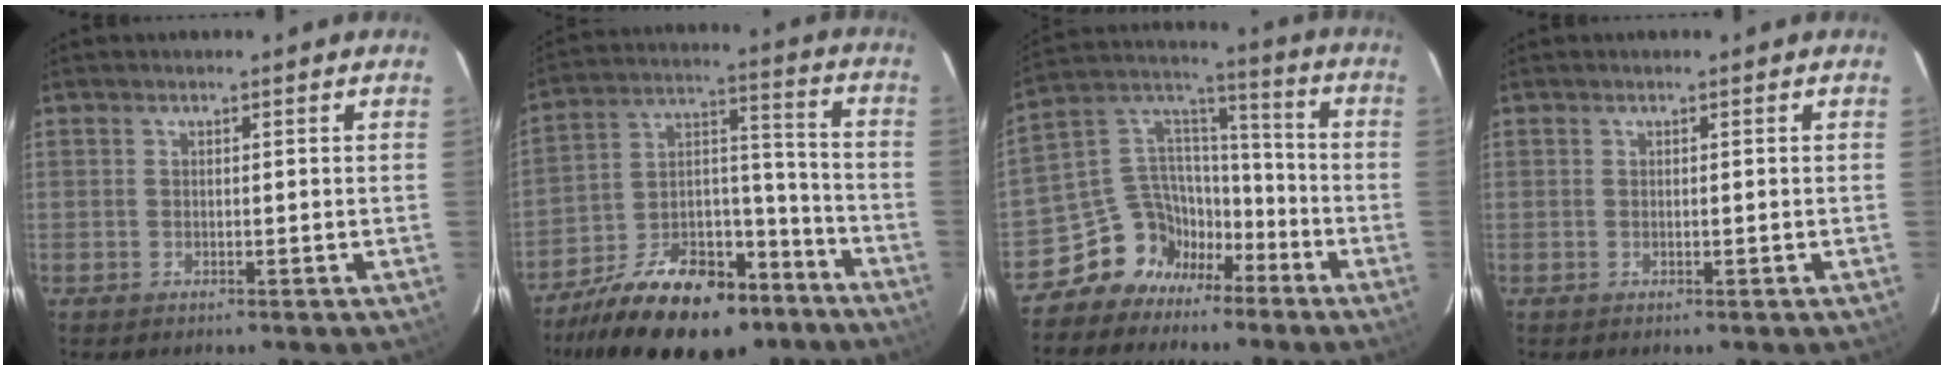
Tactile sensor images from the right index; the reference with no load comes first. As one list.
[{"total": 21.8, "force": [-15.9, 8.3, 12.4], "torque": [-0.207, 0.018, -0.267]}, {"total": 12.1, "force": [-8.3, 8.5, 2.3], "torque": [-0.054, 0.079, -0.151]}, {"total": 0.0}]